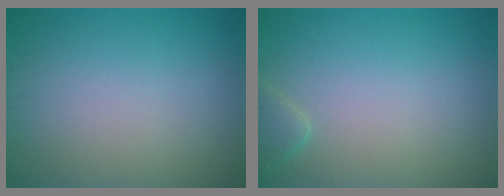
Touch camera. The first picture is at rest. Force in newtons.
{"total": 1.4, "press": 1.4, "slide": 0.2}